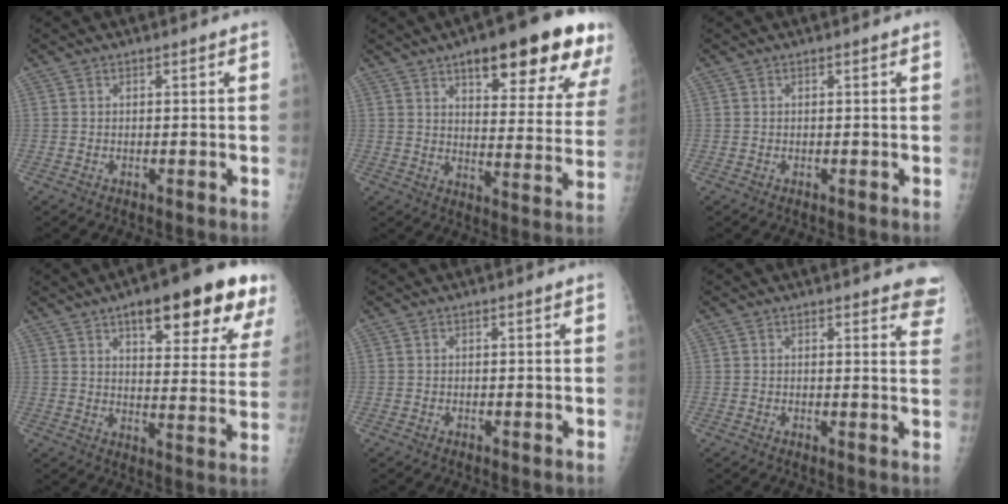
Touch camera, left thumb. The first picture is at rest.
{"total": 22.5, "force": [12.9, 6.8, 17.2], "torque": [-0.192, -0.038, 0.173]}
{"total": 0.0}
{"total": 20.9, "force": [11.7, 6.5, 16.0], "torque": [-0.179, -0.032, 0.156]}
{"total": 0.0}
{"total": 6.4, "force": [5.6, 1.9, 2.4], "torque": [0.008, -0.025, 0.040]}